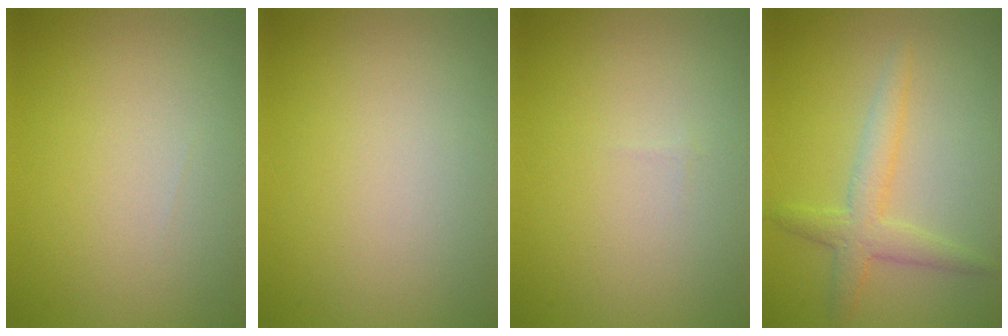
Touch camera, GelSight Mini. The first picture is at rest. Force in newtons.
{"total": 0.0}
{"total": 0.0}
{"total": 3.0, "press": 3.0, "slide": 0.1}